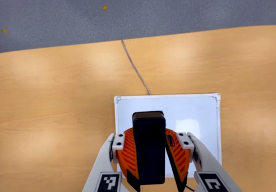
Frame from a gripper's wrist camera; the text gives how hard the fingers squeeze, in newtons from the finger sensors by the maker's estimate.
{"total": 9.0, "left": 9.4, "right": 8.7}